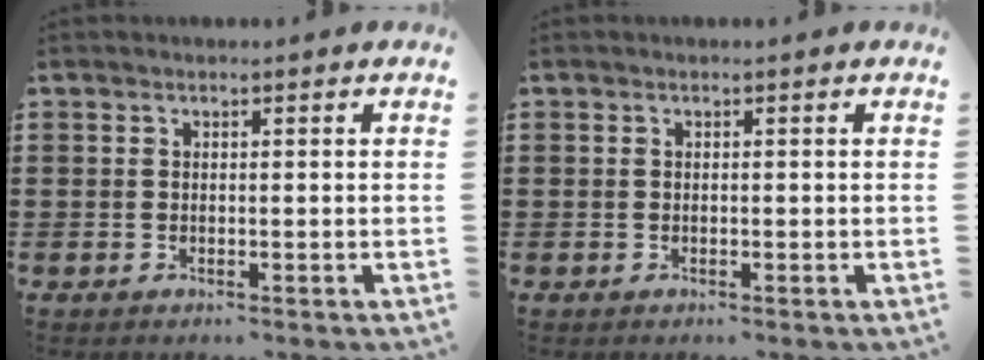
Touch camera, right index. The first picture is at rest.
{"total": 0.0}